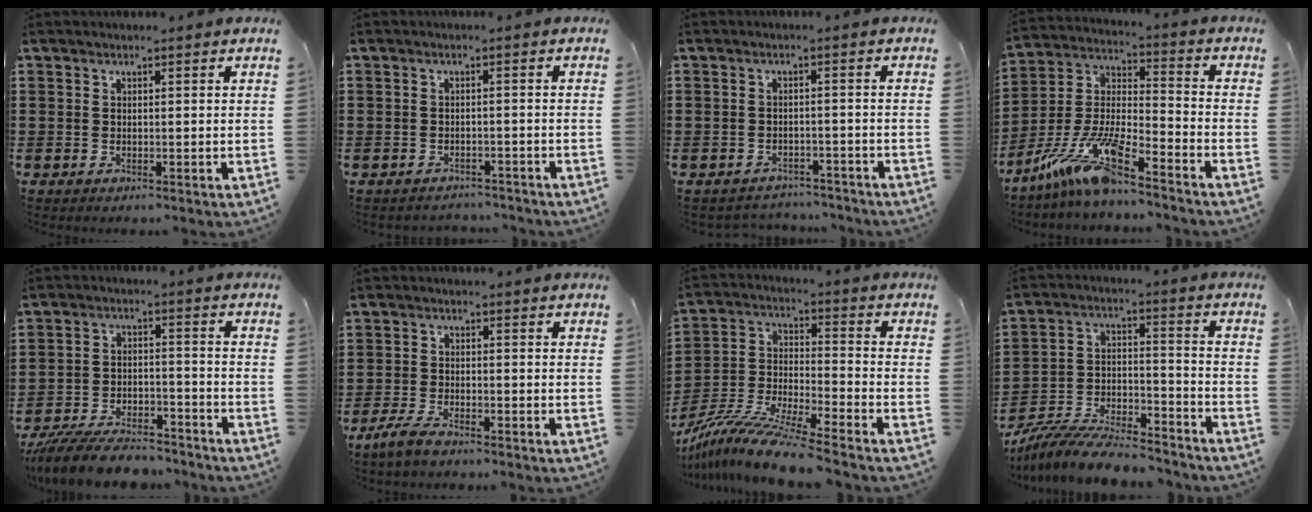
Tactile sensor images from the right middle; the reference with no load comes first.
{"total": 1.8, "force": [-1.8, 0.3, -0.2], "torque": [-0.003, 0.002, -0.042]}
{"total": 2.5, "force": [-2.4, 0.5, -0.2], "torque": [-0.005, 0.000, -0.053]}
{"total": 12.9, "force": [-10.1, 1.2, 8.0], "torque": [-0.182, -0.002, -0.200]}
{"total": 8.4, "force": [-7.8, 1.6, 2.7], "torque": [-0.048, 0.018, -0.150]}
{"total": 3.7, "force": [-3.0, 0.9, 1.9], "torque": [-0.044, 0.000, -0.061]}
{"total": 11.0, "force": [-10.1, -0.4, 4.3], "torque": [-0.087, 0.005, -0.206]}
{"total": 10.3, "force": [-9.8, 1.0, 3.3], "torque": [-0.061, 0.014, -0.194]}